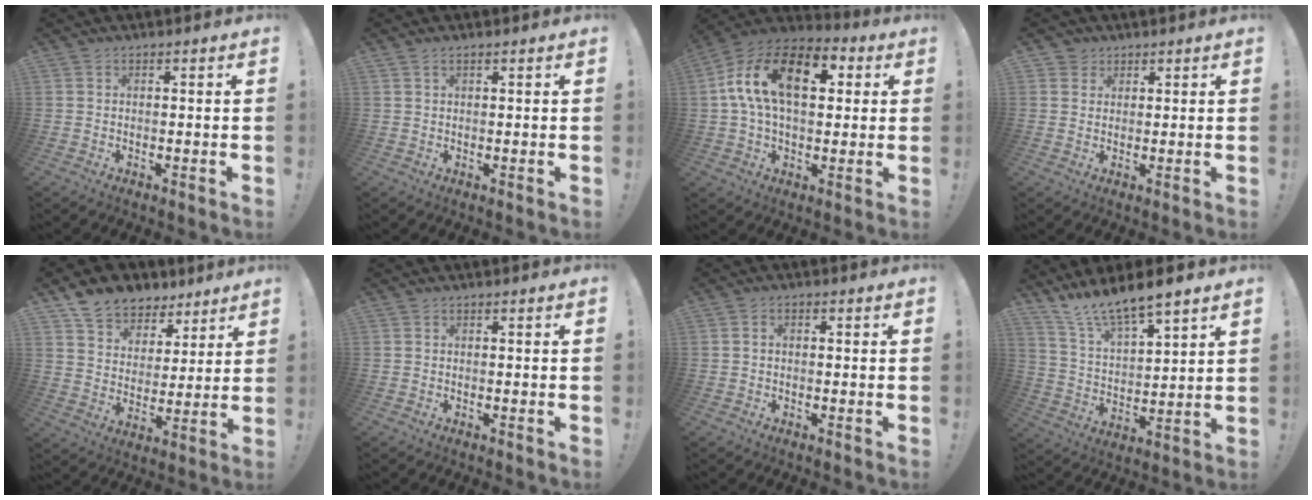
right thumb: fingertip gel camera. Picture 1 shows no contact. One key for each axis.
{"total": 1.4, "fx": 0.9, "fy": 0.5, "fz": 1.0, "tx": -0.020, "ty": 0.000, "tz": 0.017}
{"total": 19.1, "fx": 4.7, "fy": 10.5, "fz": 15.3, "tx": -0.276, "ty": 0.003, "tz": 0.073}
{"total": 3.3, "fx": 2.0, "fy": 2.5, "fz": 0.2, "tx": 0.001, "ty": -0.009, "tz": 0.036}
{"total": 10.7, "fx": 8.2, "fy": 6.6, "fz": 1.9, "tx": -0.042, "ty": -0.059, "tz": 0.160}
{"total": 0.0}
{"total": 1.3, "fx": -0.4, "fy": 0.7, "fz": 1.0, "tx": -0.024, "ty": 0.006, "tz": -0.007}
{"total": 11.0, "fx": 10.0, "fy": 1.7, "fz": 4.1, "tx": -0.099, "ty": -0.083, "tz": 0.181}